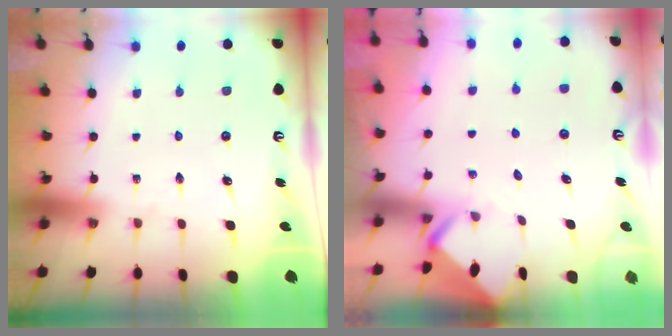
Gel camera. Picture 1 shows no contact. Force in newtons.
{"total": 3.4, "press": 3.4, "slide": 0.2}